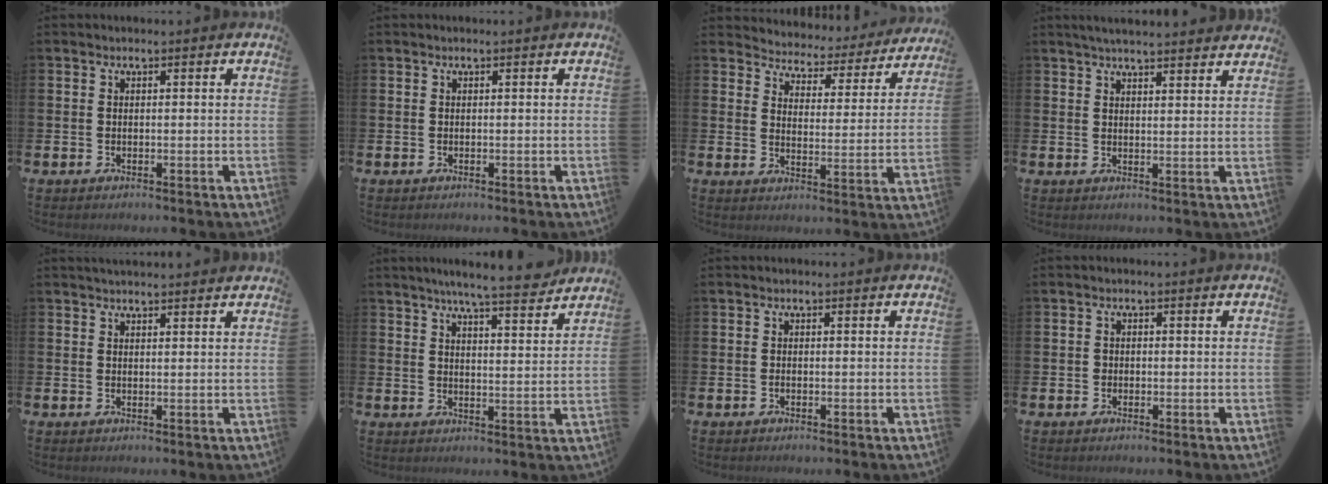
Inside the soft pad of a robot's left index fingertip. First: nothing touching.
{"total": 0.0}
{"total": 4.3, "force": [4.1, 1.3, 0.0], "torque": [-0.022, -0.042, 0.063]}
{"total": 3.7, "force": [3.6, 0.0, 0.8], "torque": [-0.021, -0.015, 0.065]}
{"total": 2.1, "force": [2.1, 0.1, 0.3], "torque": [0.001, -0.010, 0.036]}
{"total": 6.9, "force": [6.5, 0.0, 2.3], "torque": [-0.038, -0.039, 0.111]}
{"total": 0.0}
{"total": 0.9, "force": [-0.3, 0.9, 0.2], "torque": [-0.001, 0.003, -0.008]}